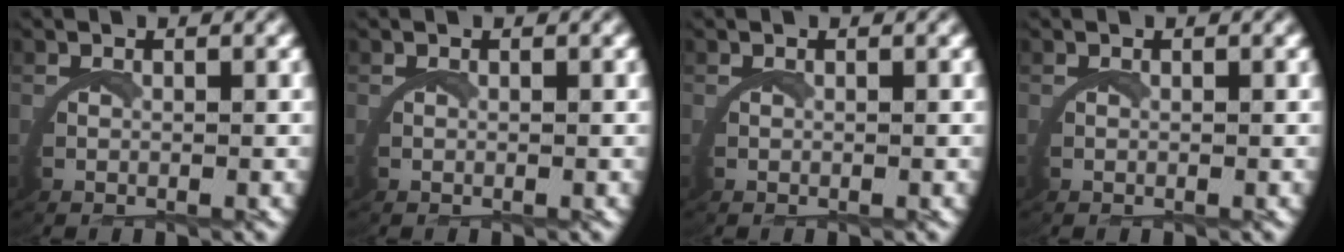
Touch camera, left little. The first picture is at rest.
{"total": 0.0}
{"total": 0.0}
{"total": 0.0}